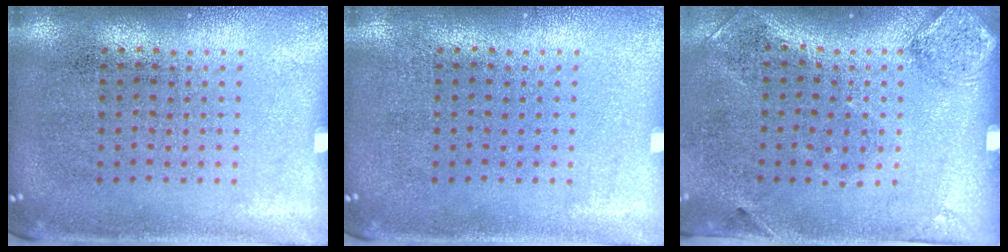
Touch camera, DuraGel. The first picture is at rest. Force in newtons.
{"total": 0.0}
{"total": 1.9, "press": 1.1, "slide": 1.6}